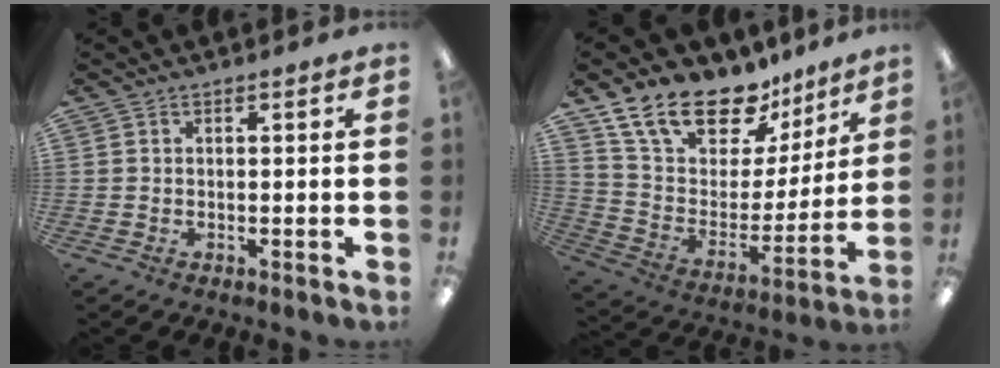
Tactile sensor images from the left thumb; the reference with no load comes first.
{"total": 19.7, "force": [15.4, 9.5, 7.9], "torque": [-0.149, -0.105, 0.280]}